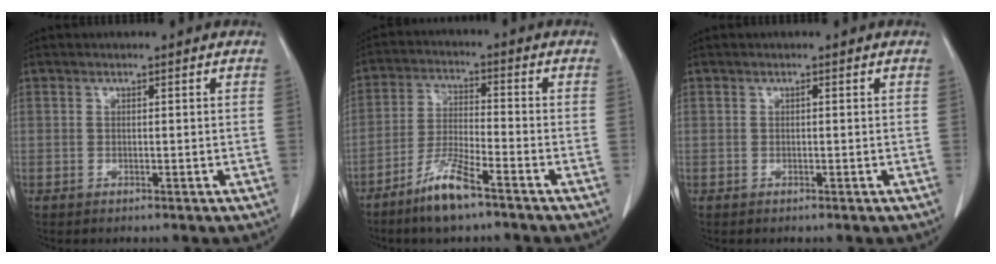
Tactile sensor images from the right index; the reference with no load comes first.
{"total": 8.0, "force": [-5.7, 0.9, 5.6], "torque": [-0.119, -0.015, -0.110]}
{"total": 0.0}